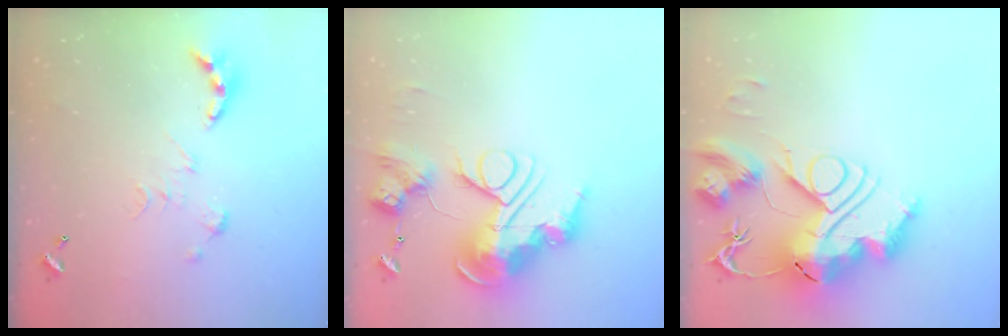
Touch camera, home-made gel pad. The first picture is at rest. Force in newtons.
{"total": 0.9, "press": 0.9, "slide": 0.0}
{"total": 0.7, "press": 0.7, "slide": 0.0}